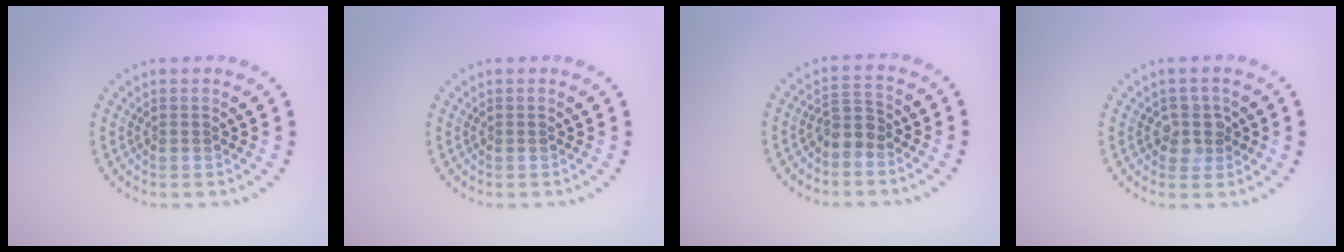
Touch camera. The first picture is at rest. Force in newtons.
{"total": 0.0}
{"total": 2.2, "press": 1.8, "slide": 1.3}
{"total": 2.3, "press": 2.0, "slide": 1.1}